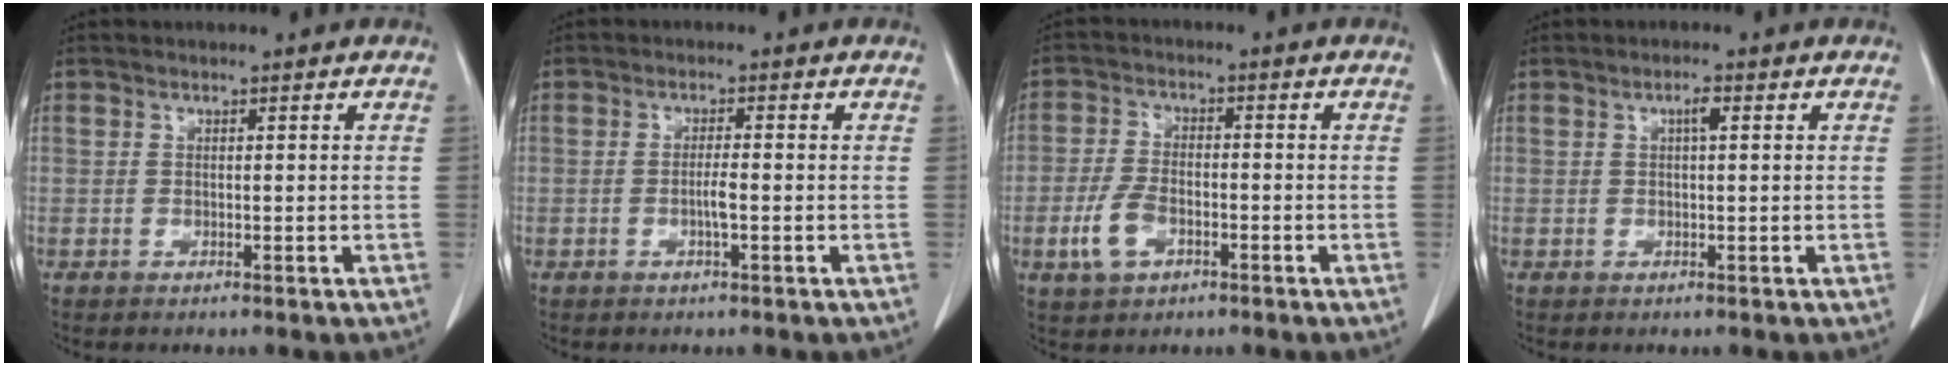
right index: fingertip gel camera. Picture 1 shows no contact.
{"total": 2.2, "force": [-0.6, 0.1, 2.2], "torque": [-0.043, -0.001, -0.013]}
{"total": 5.7, "force": [-2.4, 3.1, 4.2], "torque": [-0.093, 0.002, -0.043]}
{"total": 1.5, "force": [0.4, 0.2, 1.4], "torque": [-0.024, 0.004, 0.006]}